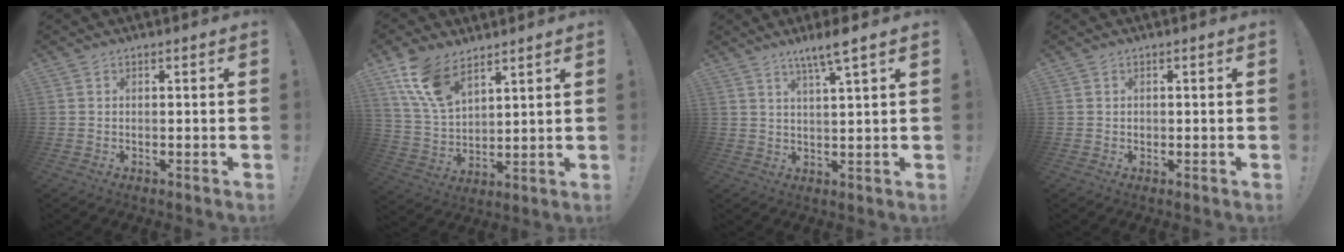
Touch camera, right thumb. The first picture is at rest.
{"total": 13.1, "force": [8.9, 6.7, 7.0], "torque": [-0.137, -0.040, 0.174]}
{"total": 6.5, "force": [4.4, -0.3, 4.8], "torque": [-0.083, -0.021, 0.068]}
{"total": 0.9, "force": [0.2, 0.9, 0.0], "torque": [0.006, 0.001, 0.002]}